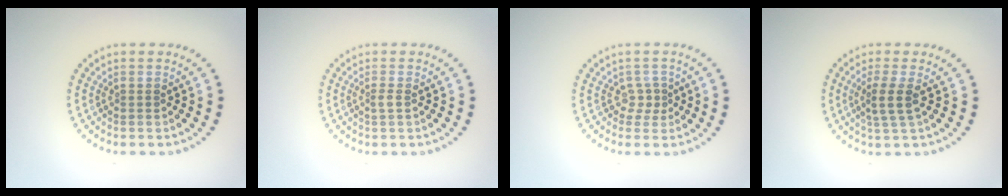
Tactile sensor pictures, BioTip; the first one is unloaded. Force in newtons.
{"total": 0.8, "press": 0.6, "slide": 0.6}
{"total": 1.4, "press": 0.9, "slide": 1.0}
{"total": 2.5, "press": 1.9, "slide": 1.5}